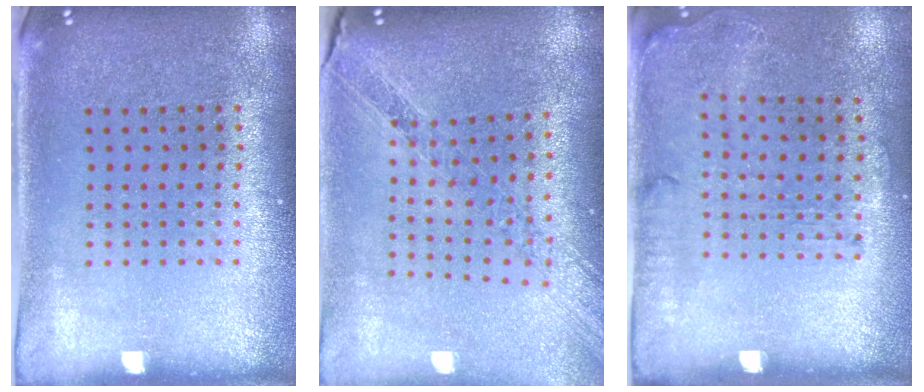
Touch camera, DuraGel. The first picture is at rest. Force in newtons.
{"total": 1.2, "press": 1.2, "slide": 0.1}
{"total": 1.7, "press": 1.2, "slide": 1.2}